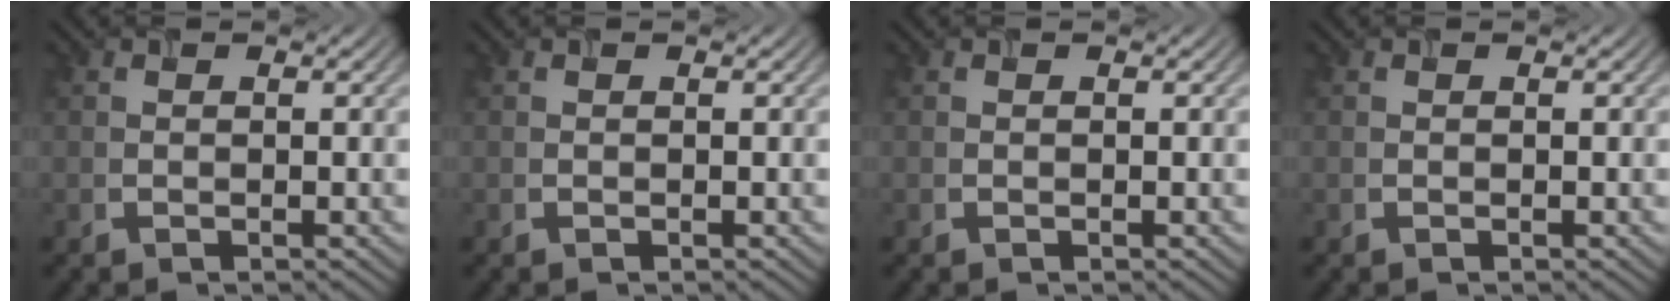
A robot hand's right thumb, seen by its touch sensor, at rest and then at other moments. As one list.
[{"total": 0.0}, {"total": 0.0}, {"total": 0.0}]